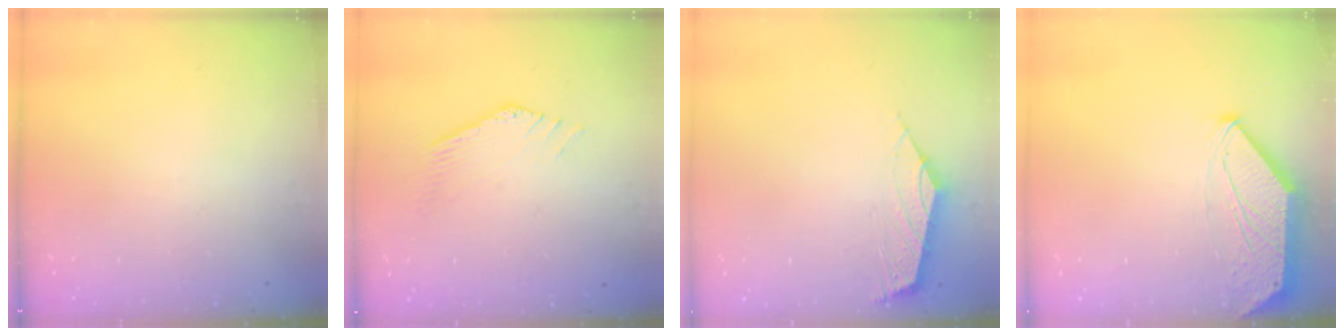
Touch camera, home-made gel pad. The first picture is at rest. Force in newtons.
{"total": 0.5, "press": 0.4, "slide": 0.3}
{"total": 2.8, "press": 2.7, "slide": 0.6}
{"total": 0.0}